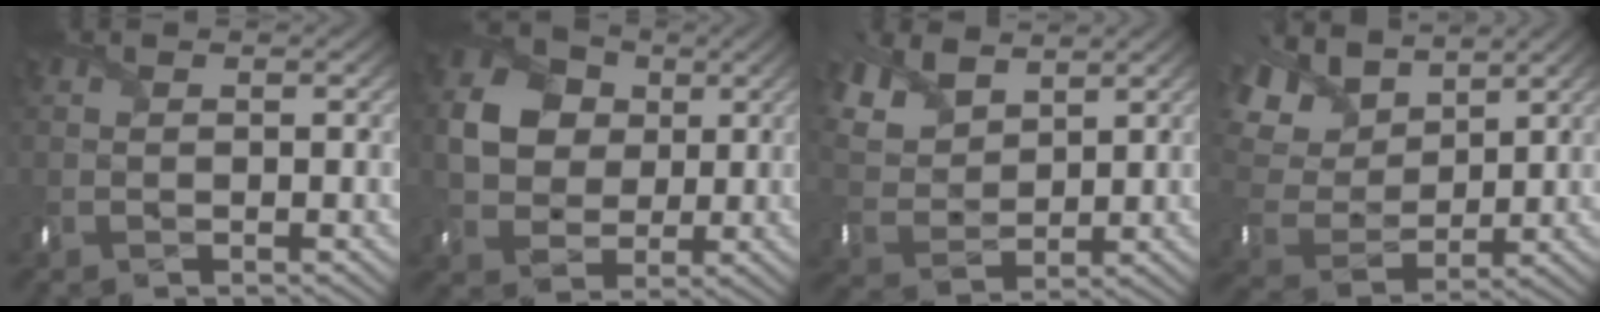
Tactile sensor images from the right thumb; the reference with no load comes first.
{"total": 8.2, "force": [1.8, 6.8, 4.2], "torque": [-0.091, 0.002, 0.017]}
{"total": 8.3, "force": [5.4, 4.5, 4.4], "torque": [-0.139, 0.011, 0.100]}
{"total": 12.4, "force": [6.9, 7.5, 7.1], "torque": [-0.215, 0.035, 0.126]}